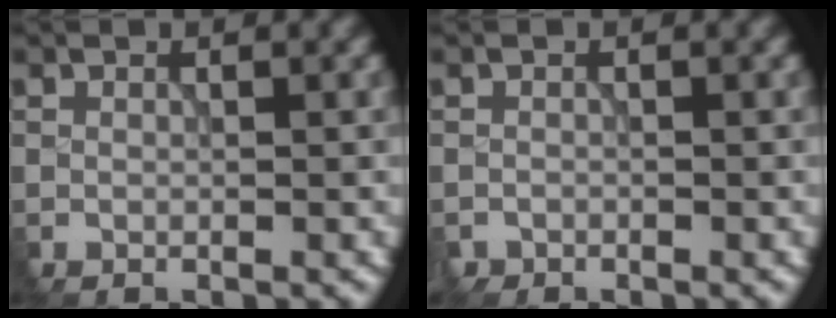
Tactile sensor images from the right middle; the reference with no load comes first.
{"total": 0.9, "force": [-0.4, 0.1, -0.7], "torque": [0.014, -0.001, -0.010]}